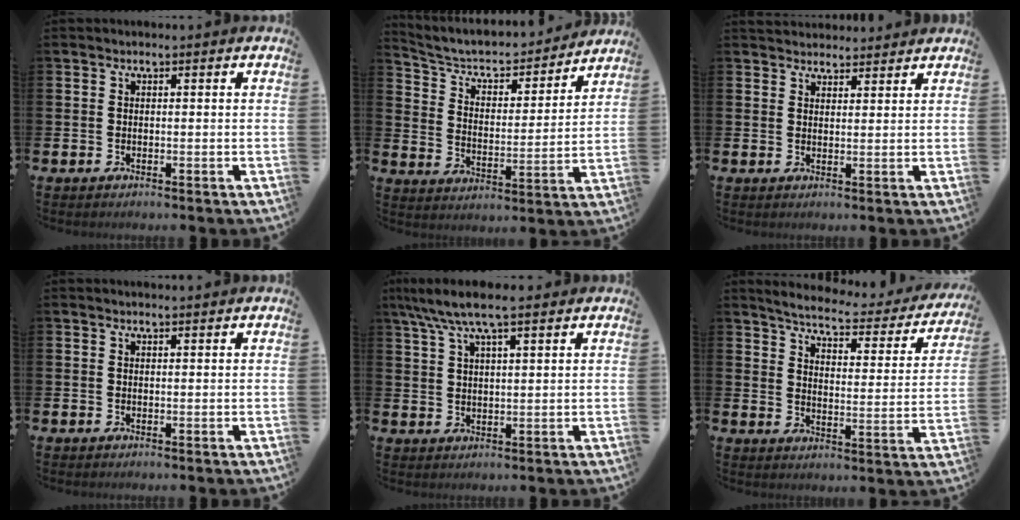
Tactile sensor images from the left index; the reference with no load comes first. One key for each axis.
{"total": 6.2, "fx": 5.6, "fy": 2.0, "fz": 1.6, "tx": -0.065, "ty": -0.043, "tz": 0.092}
{"total": 2.9, "fx": 2.8, "fy": 0.7, "fz": -0.2, "tx": 0.012, "ty": -0.015, "tz": 0.050}
{"total": 0.7, "fx": 0.7, "fy": -0.1, "fz": 0.1, "tx": 0.006, "ty": -0.005, "tz": 0.013}
{"total": 7.1, "fx": 5.7, "fy": 1.4, "fz": 3.9, "tx": -0.083, "ty": -0.013, "tz": 0.102}
{"total": 5.4, "fx": 5.0, "fy": 0.8, "fz": 2.0, "tx": -0.055, "ty": -0.041, "tz": 0.076}